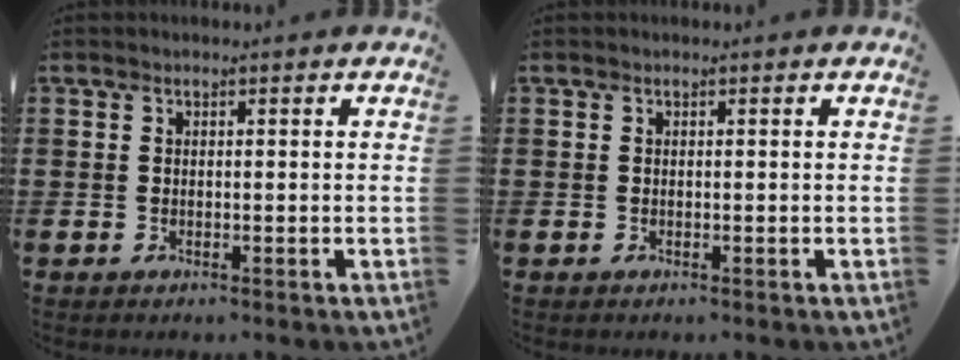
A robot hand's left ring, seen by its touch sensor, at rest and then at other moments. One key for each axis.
{"total": 0.0}